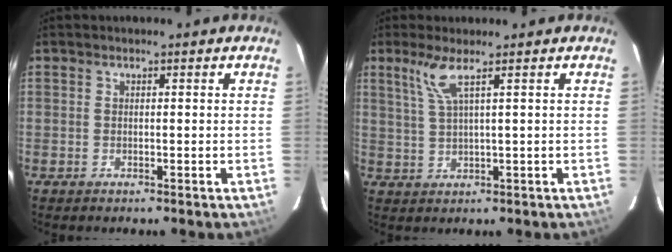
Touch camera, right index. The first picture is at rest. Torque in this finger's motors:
{"motor_torque": [0.26, 0.01, 0.22, 0.07]}